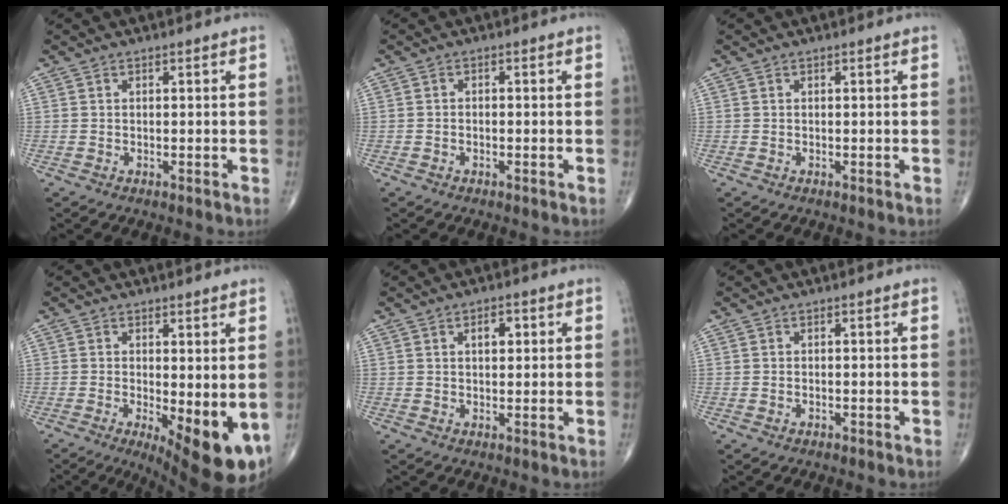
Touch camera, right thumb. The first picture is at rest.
{"total": 0.7, "force": [-0.3, 0.5, 0.4], "torque": [-0.007, 0.003, -0.007]}
{"total": 0.0}
{"total": 11.5, "force": [-2.2, 4.0, 10.6], "torque": [-0.144, -0.026, -0.020]}
{"total": 3.1, "force": [1.0, 1.7, 2.4], "torque": [-0.025, 0.000, 0.012]}
{"total": 0.5, "force": [-0.2, 0.4, 0.3], "torque": [-0.009, 0.004, -0.002]}